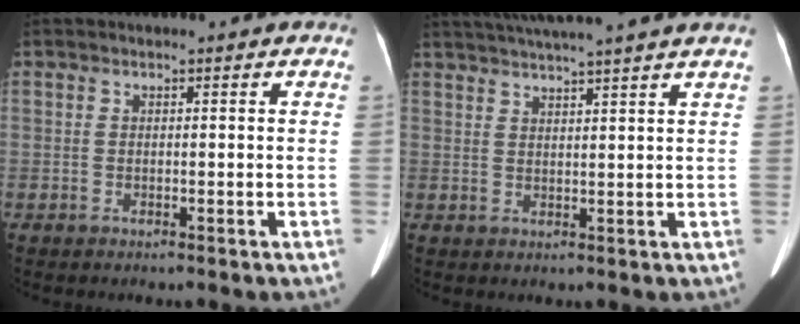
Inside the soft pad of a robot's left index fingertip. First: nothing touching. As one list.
[{"total": 12.5, "force": [10.9, -1.4, 5.9], "torque": [-0.106, 0.011, 0.148]}]